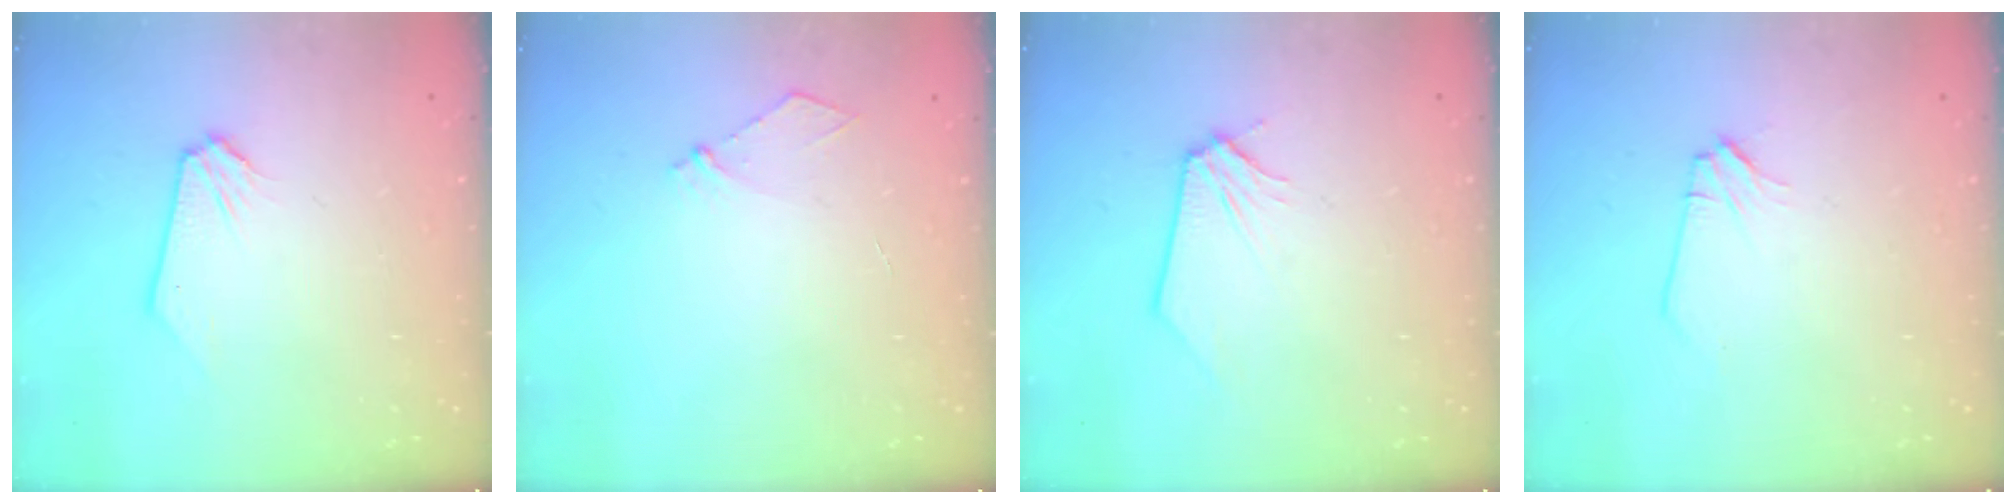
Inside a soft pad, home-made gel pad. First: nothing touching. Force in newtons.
{"total": 4.7, "press": 4.6, "slide": 0.7}
{"total": 0.0}
{"total": 1.1, "press": 1.1, "slide": 0.1}